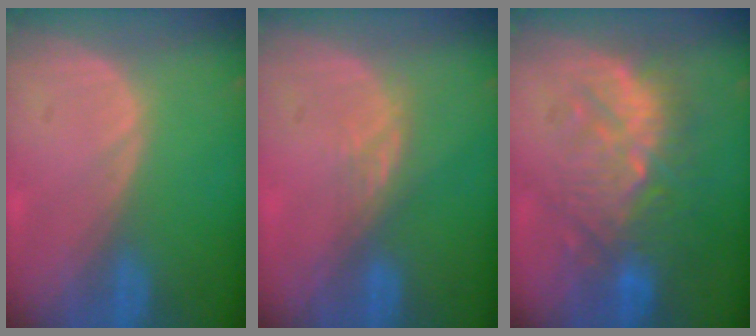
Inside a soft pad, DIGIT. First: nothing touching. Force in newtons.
{"total": 2.5, "press": 2.1, "slide": 1.4}
{"total": 9.6, "press": 9.4, "slide": 2.1}